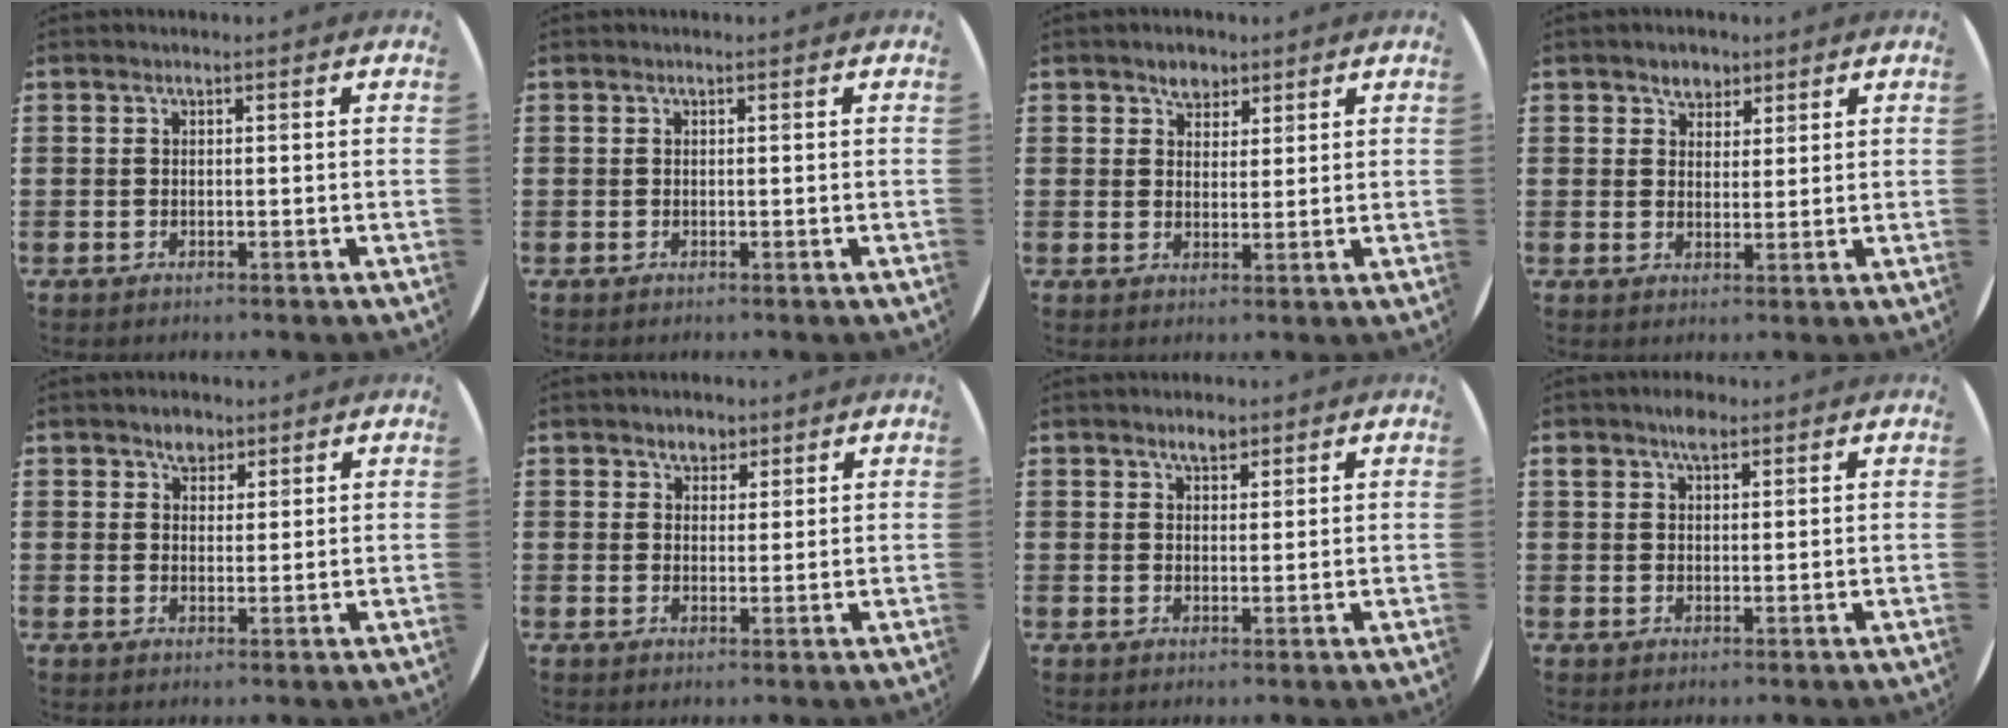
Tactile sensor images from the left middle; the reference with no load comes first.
{"total": 0.0}
{"total": 3.0, "force": [2.4, 1.8, 0.4], "torque": [0.004, 0.001, 0.042]}
{"total": 2.8, "force": [2.2, 1.8, 0.1], "torque": [0.008, 0.003, 0.039]}
{"total": 2.7, "force": [2.1, 1.6, 0.6], "torque": [0.003, -0.002, 0.036]}
{"total": 2.5, "force": [2.0, 1.5, 0.1], "torque": [0.002, 0.006, 0.035]}
{"total": 2.5, "force": [2.1, 1.1, 0.9], "torque": [-0.011, 0.001, 0.037]}
{"total": 3.1, "force": [2.3, 1.6, 1.4], "torque": [-0.014, 0.001, 0.038]}